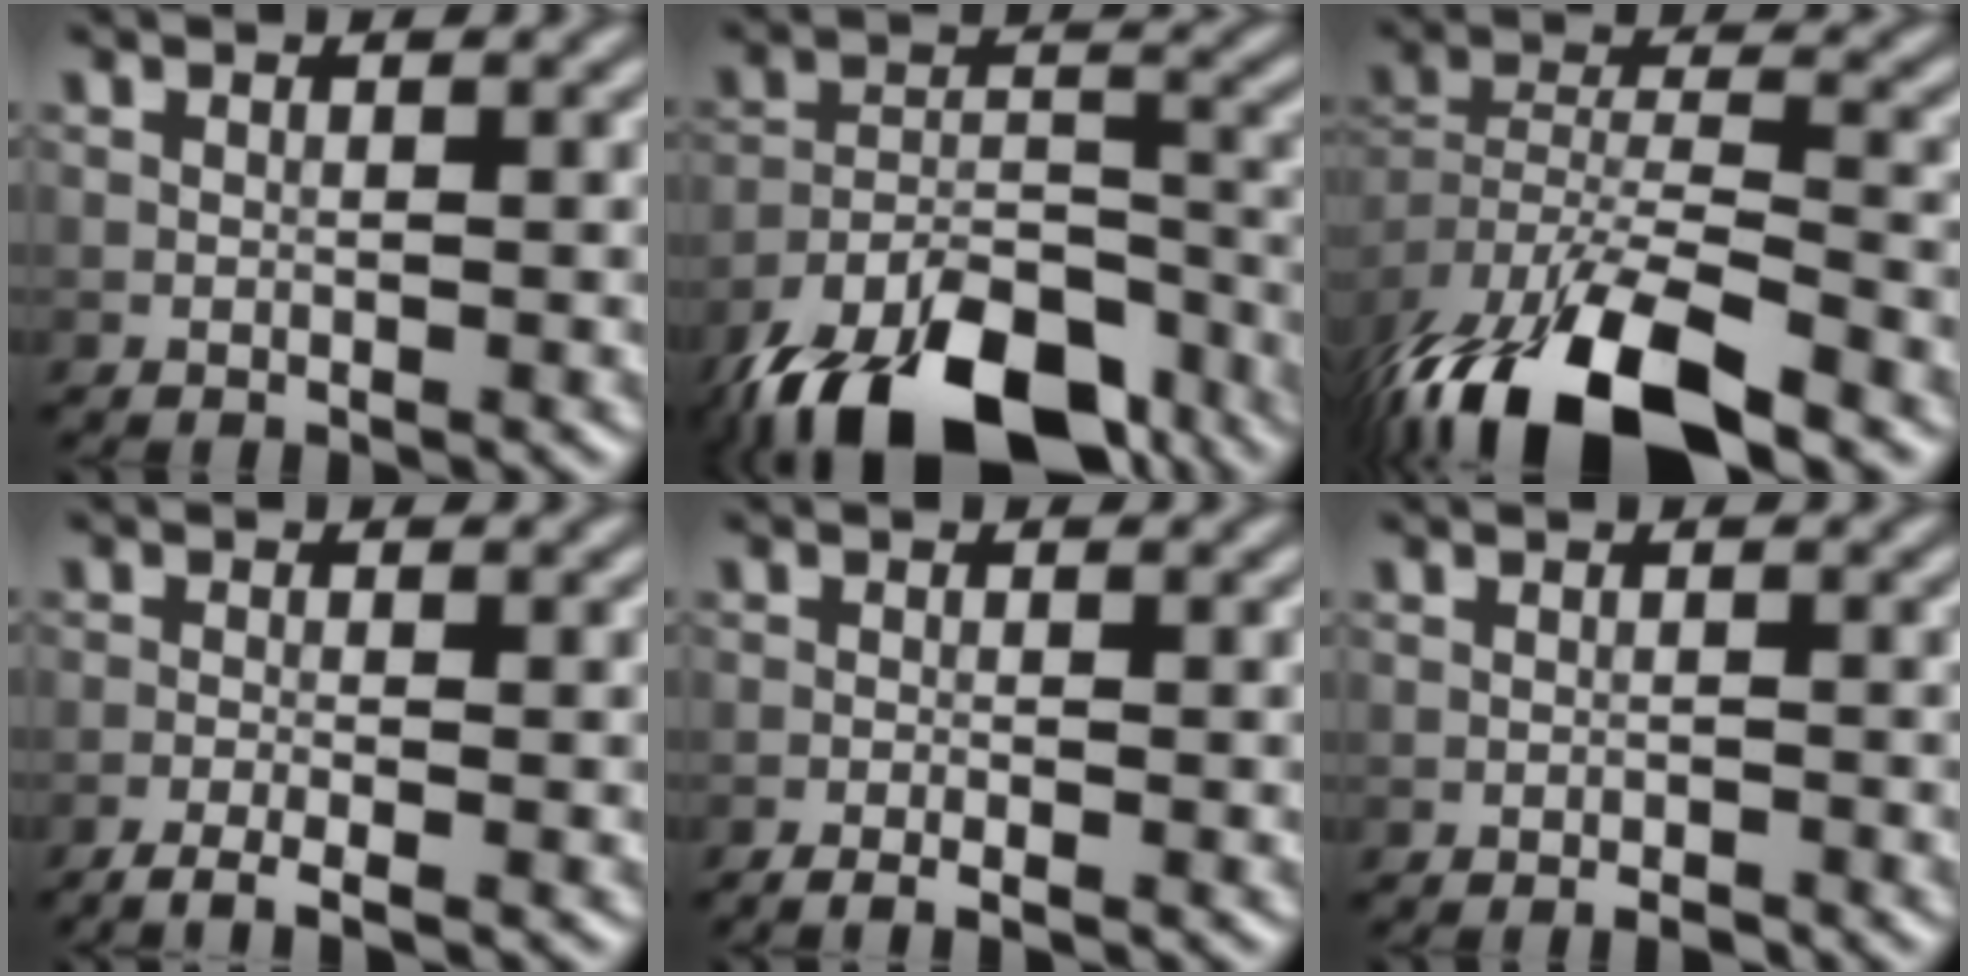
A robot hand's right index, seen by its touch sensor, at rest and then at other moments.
{"total": 14.7, "force": [-11.1, 6.1, 7.5], "torque": [-0.146, -0.014, -0.179]}
{"total": 14.5, "force": [-10.5, 4.6, 8.8], "torque": [-0.190, -0.016, -0.178]}
{"total": 2.6, "force": [-1.8, 0.5, 1.8], "torque": [-0.033, -0.001, -0.044]}
{"total": 1.7, "force": [-1.1, 0.3, 1.2], "torque": [-0.020, 0.002, -0.025]}
{"total": 1.0, "force": [-0.8, 0.1, 0.5], "torque": [-0.007, -0.001, -0.015]}